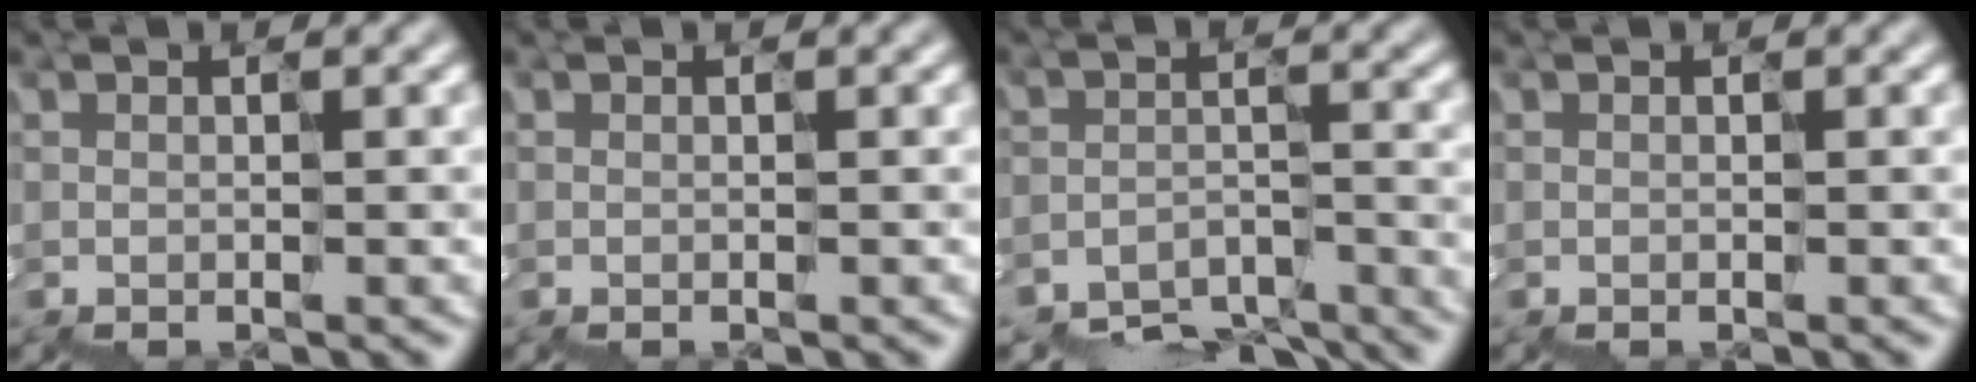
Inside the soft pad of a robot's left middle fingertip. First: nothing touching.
{"total": 0.0}
{"total": 7.5, "force": [-7.2, 1.5, 1.4], "torque": [-0.042, -0.021, -0.102]}
{"total": 0.0}